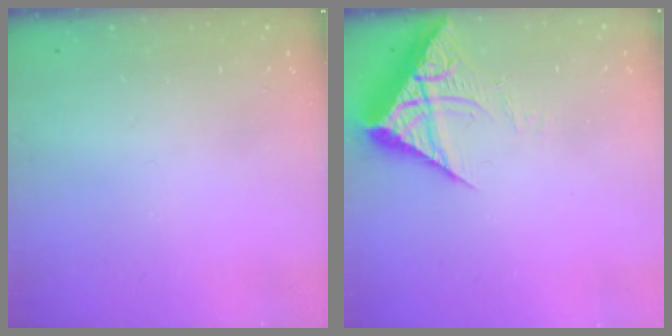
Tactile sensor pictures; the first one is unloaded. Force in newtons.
{"total": 7.2, "press": 7.1, "slide": 0.9}